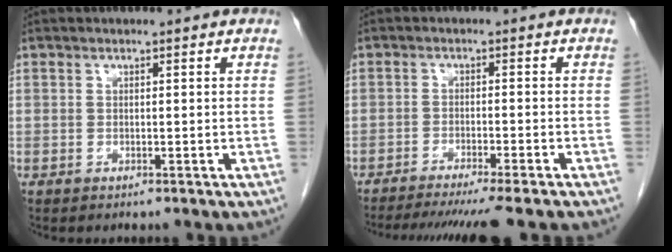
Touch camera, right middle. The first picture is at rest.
{"total": 12.3, "force": [-10.7, -1.0, 5.9], "torque": [-0.067, -0.033, -0.154]}